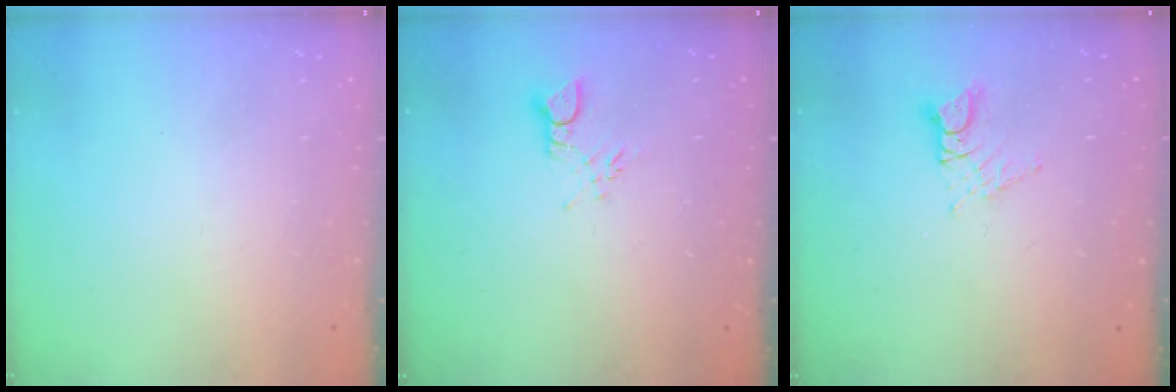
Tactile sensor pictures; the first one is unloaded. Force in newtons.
{"total": 2.9, "press": 2.8, "slide": 0.5}
{"total": 4.9, "press": 4.9, "slide": 0.4}